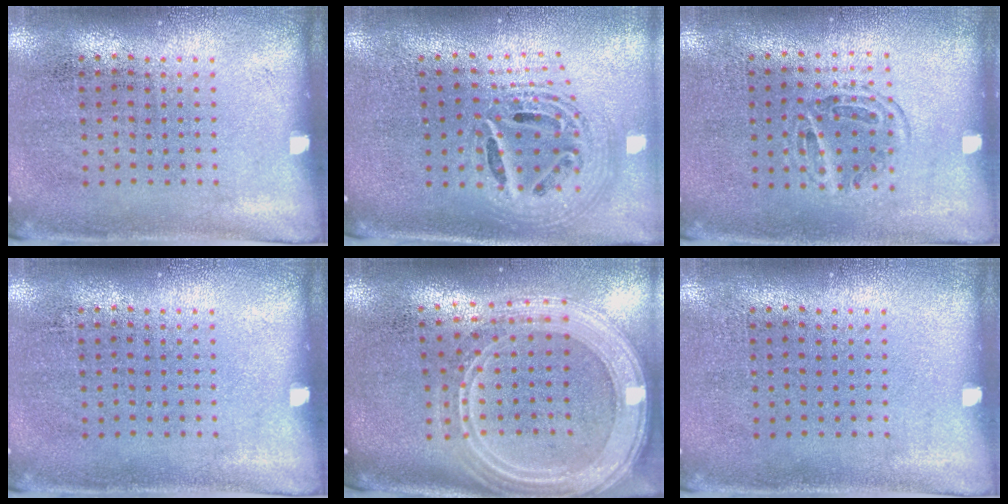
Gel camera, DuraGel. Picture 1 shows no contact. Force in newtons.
{"total": 2.3, "press": 1.7, "slide": 1.5}
{"total": 1.1, "press": 0.9, "slide": 0.6}
{"total": 0.0}
{"total": 3.1, "press": 2.5, "slide": 1.8}
{"total": 0.0}